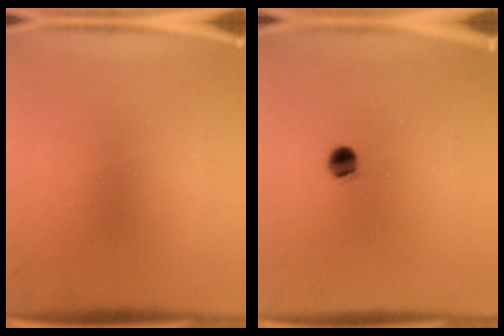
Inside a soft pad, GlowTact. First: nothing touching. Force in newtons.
{"total": 3.2}